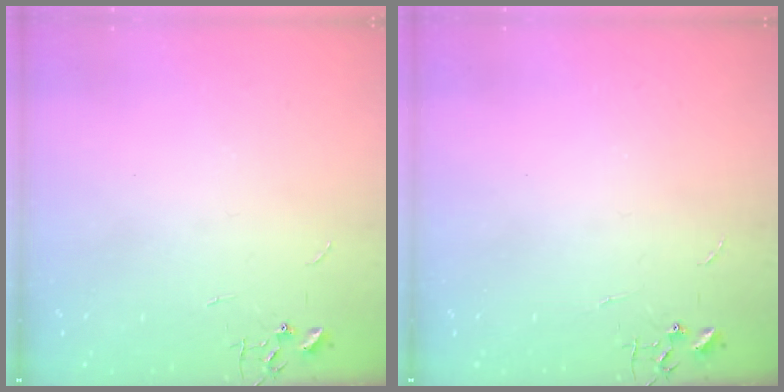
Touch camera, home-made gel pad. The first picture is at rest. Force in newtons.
{"total": 0.0}